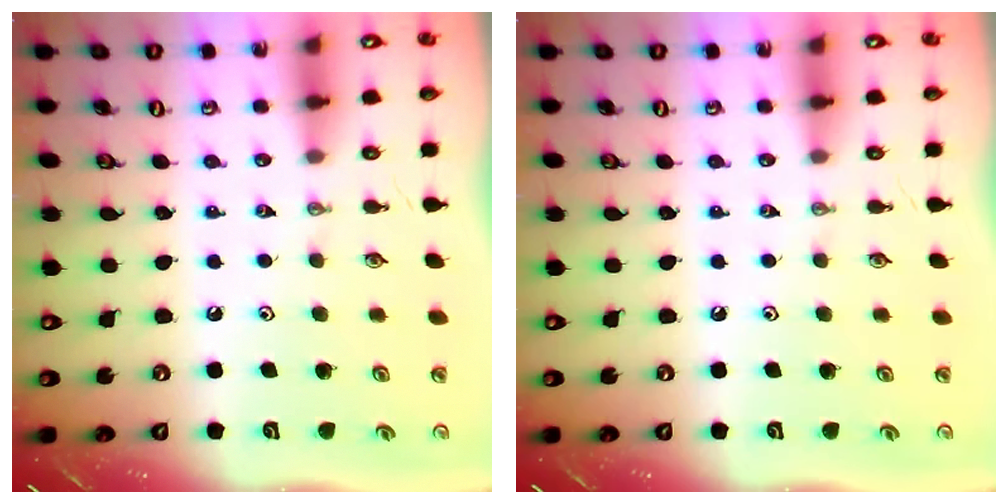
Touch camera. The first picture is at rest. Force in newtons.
{"total": 0.0}